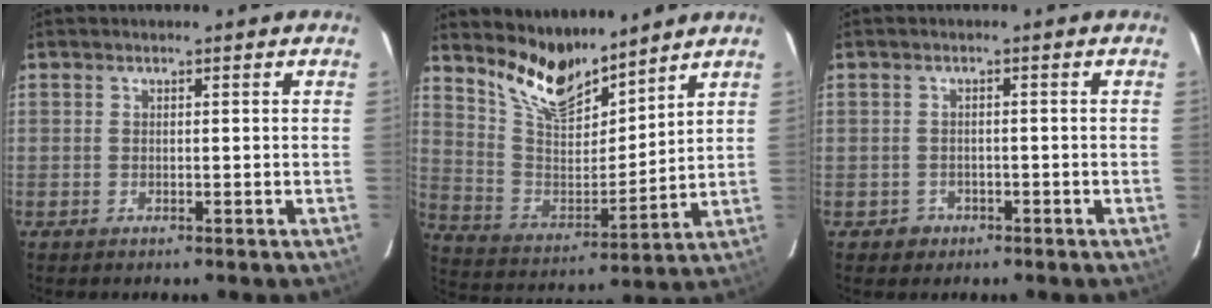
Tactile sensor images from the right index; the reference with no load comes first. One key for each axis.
{"total": 12.8, "fx": 10.9, "fy": 4.0, "fz": 5.5, "tx": -0.119, "ty": -0.009, "tz": 0.213}
{"total": 2.5, "fx": -1.1, "fy": 2.2, "fz": 0.2, "tx": -0.009, "ty": 0.006, "tz": -0.013}